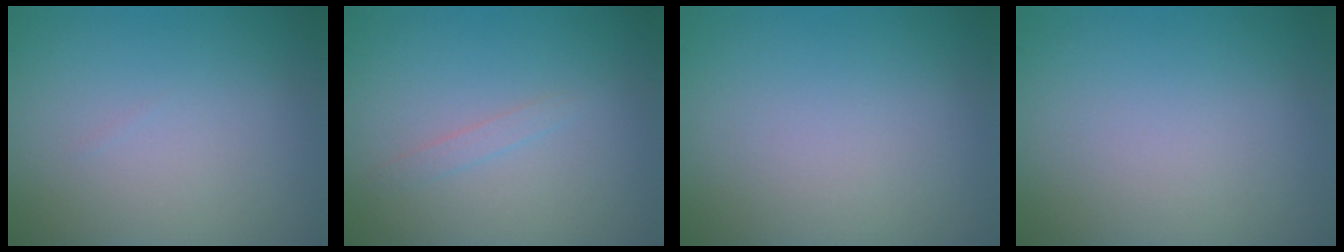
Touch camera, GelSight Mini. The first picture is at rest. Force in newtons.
{"total": 0.8, "press": 0.8, "slide": 0.0}
{"total": 0.0}
{"total": 0.0}